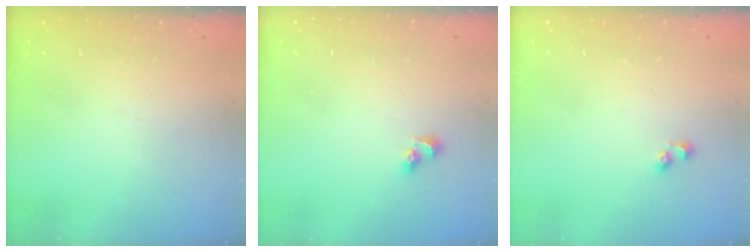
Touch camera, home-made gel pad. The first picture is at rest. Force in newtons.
{"total": 3.5, "press": 3.1, "slide": 1.6}
{"total": 2.6, "press": 2.3, "slide": 1.2}